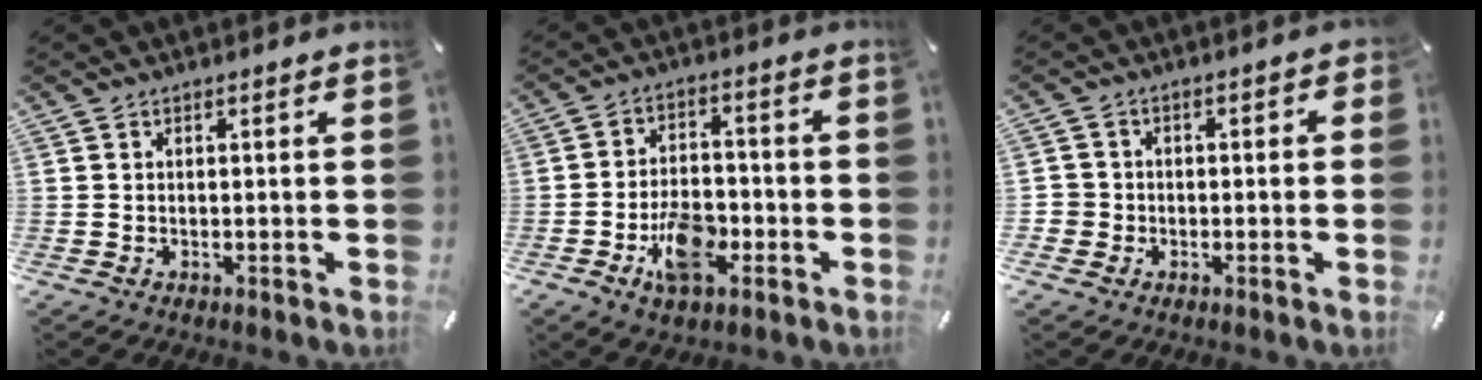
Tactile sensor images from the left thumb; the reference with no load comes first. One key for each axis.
{"total": 10.4, "fx": -4.6, "fy": 6.0, "fz": 7.2, "tx": -0.131, "ty": 0.019, "tz": -0.080}
{"total": 3.9, "fx": -1.4, "fy": 3.6, "fz": 0.5, "tx": -0.013, "ty": 0.015, "tz": -0.028}